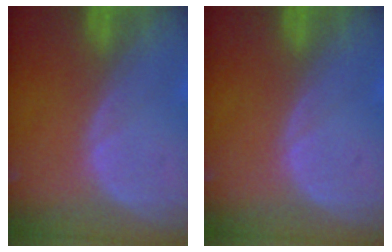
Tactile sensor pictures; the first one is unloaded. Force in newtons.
{"total": 0.0}